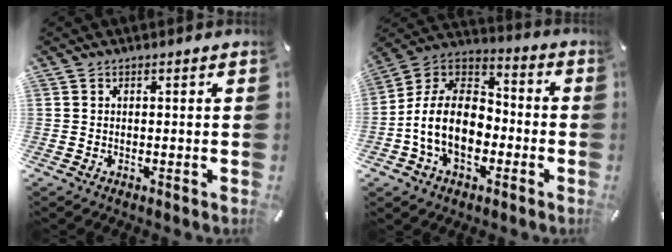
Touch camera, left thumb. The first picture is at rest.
{"total": 14.8, "force": [-4.2, 10.8, 9.2], "torque": [-0.211, 0.025, -0.080]}